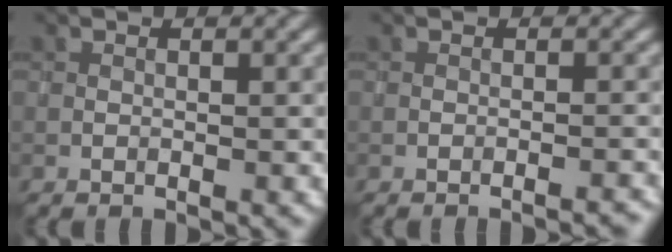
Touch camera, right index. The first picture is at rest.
{"total": 1.7, "force": [-1.6, 0.1, 0.5], "torque": [-0.001, 0.016, -0.020]}